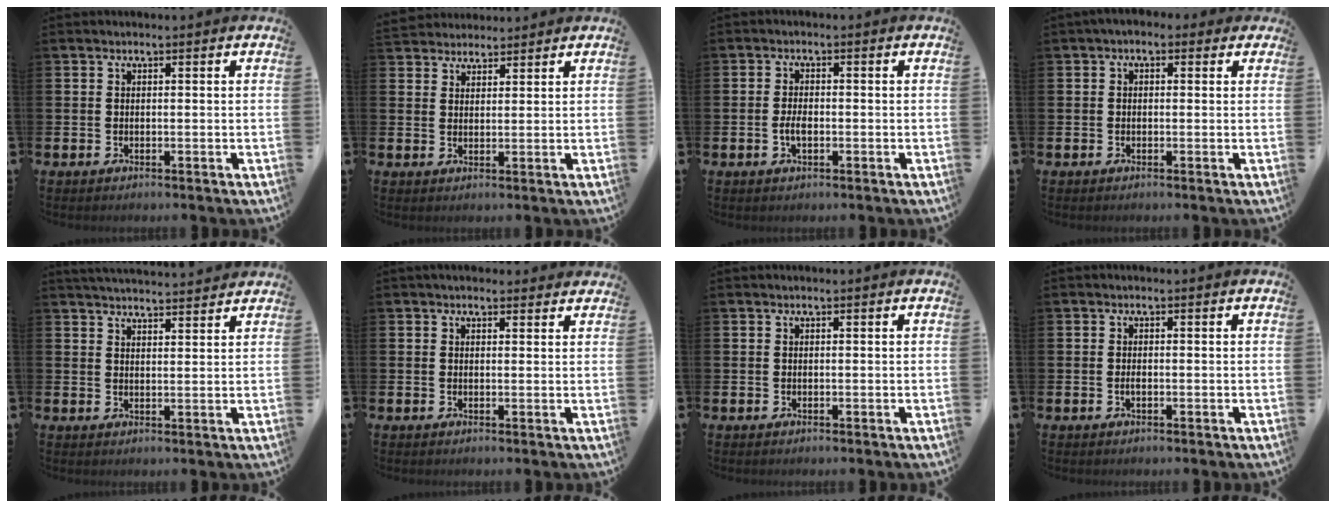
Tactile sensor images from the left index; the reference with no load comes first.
{"total": 3.2, "force": [3.1, 1.0, -0.4], "torque": [-0.004, -0.008, 0.057]}
{"total": 2.4, "force": [-0.5, 1.2, 2.0], "torque": [-0.030, -0.001, -0.012]}
{"total": 1.2, "force": [-0.1, 0.9, 0.7], "torque": [-0.020, 0.013, -0.003]}
{"total": 3.7, "force": [3.7, -0.1, -0.1], "torque": [0.000, -0.026, 0.065]}
{"total": 1.7, "force": [1.6, 0.6, 0.3], "torque": [0.002, -0.001, 0.028]}
{"total": 0.0}
{"total": 0.8, "force": [-0.2, 0.3, 0.7], "torque": [-0.015, 0.001, -0.005]}